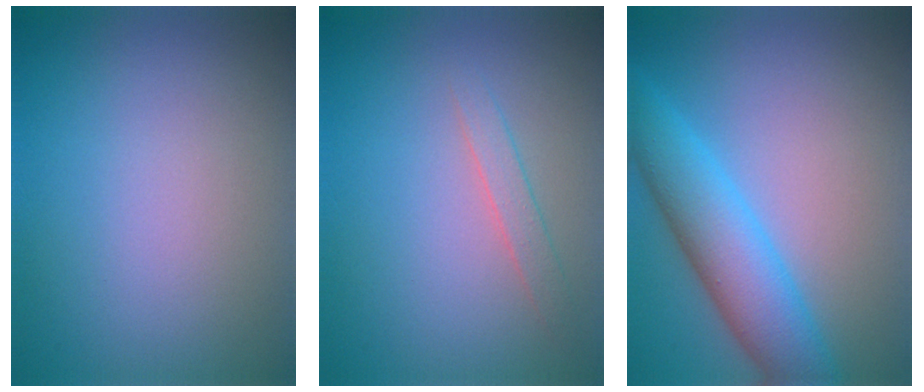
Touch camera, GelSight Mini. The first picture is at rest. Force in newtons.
{"total": 1.5, "press": 1.5, "slide": 0.1}
{"total": 6.3, "press": 6.3, "slide": 0.0}